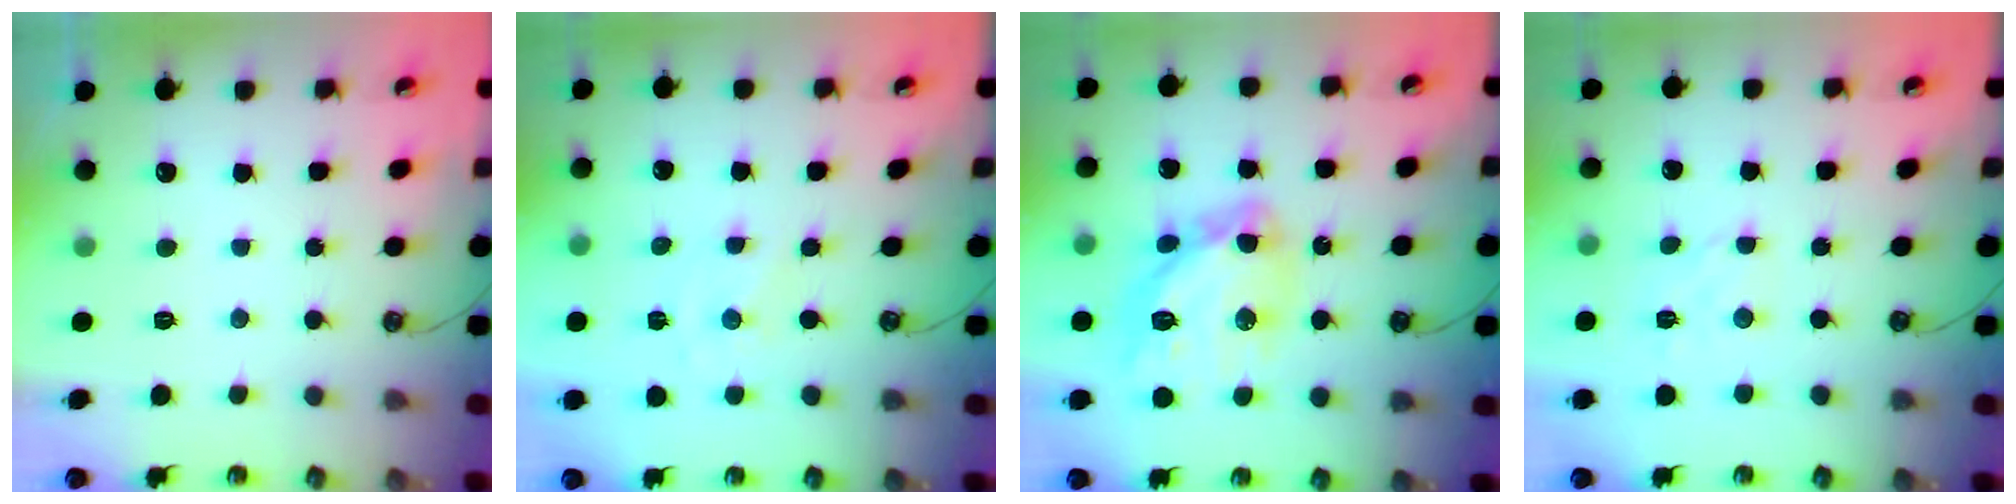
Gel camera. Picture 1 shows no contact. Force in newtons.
{"total": 0.0}
{"total": 15.5, "press": 15.4, "slide": 1.4}
{"total": 1.8, "press": 1.7, "slide": 0.6}